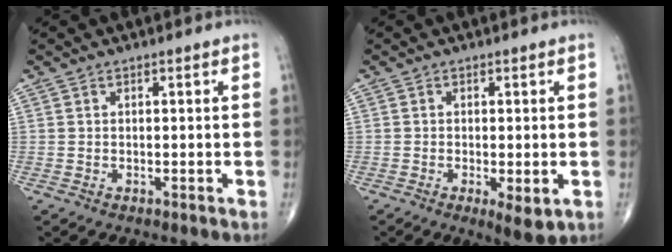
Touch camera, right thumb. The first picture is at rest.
{"total": 4.5, "force": [-1.3, 1.4, 4.1], "torque": [-0.066, -0.014, -0.019]}